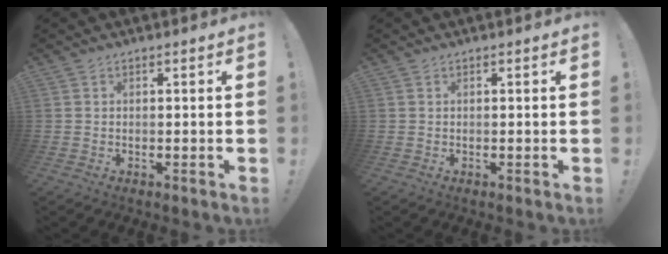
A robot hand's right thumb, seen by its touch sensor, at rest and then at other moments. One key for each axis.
{"total": 0.0}